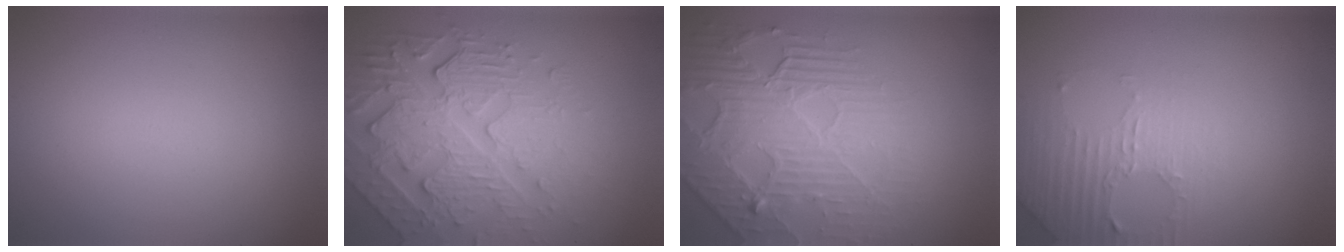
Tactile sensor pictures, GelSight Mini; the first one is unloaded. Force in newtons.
{"total": 6.9, "press": 5.1, "slide": 4.7}
{"total": 5.6, "press": 4.7, "slide": 3.0}
{"total": 3.0, "press": 2.9, "slide": 0.7}